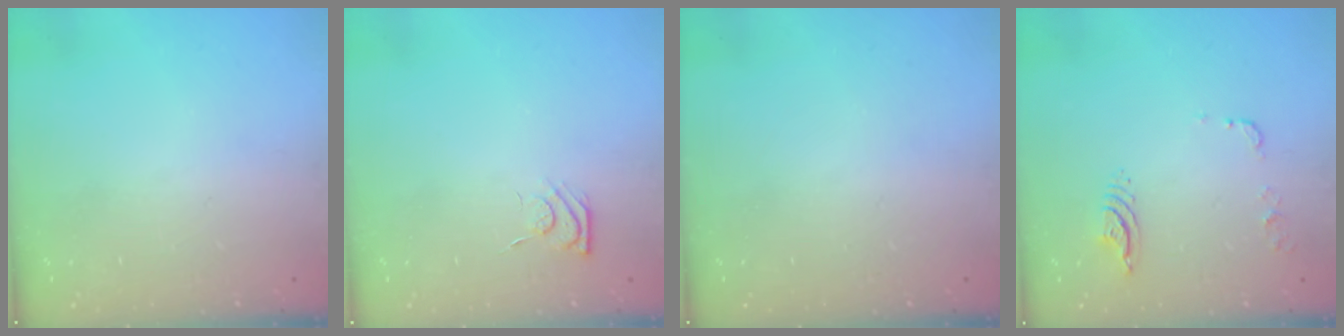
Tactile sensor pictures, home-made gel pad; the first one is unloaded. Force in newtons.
{"total": 4.9, "press": 4.7, "slide": 1.1}
{"total": 0.0}
{"total": 8.3, "press": 8.3, "slide": 0.8}